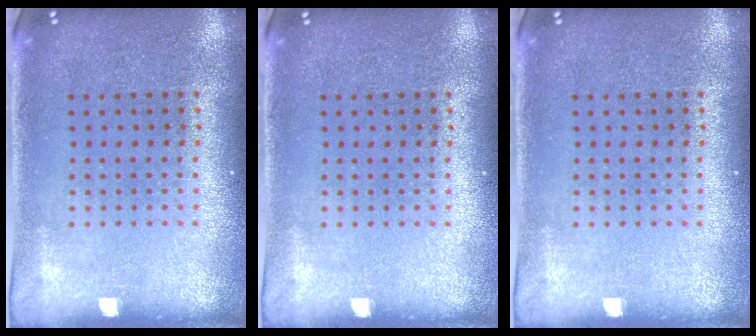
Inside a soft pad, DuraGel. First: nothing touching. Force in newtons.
{"total": 0.0}
{"total": 0.0}